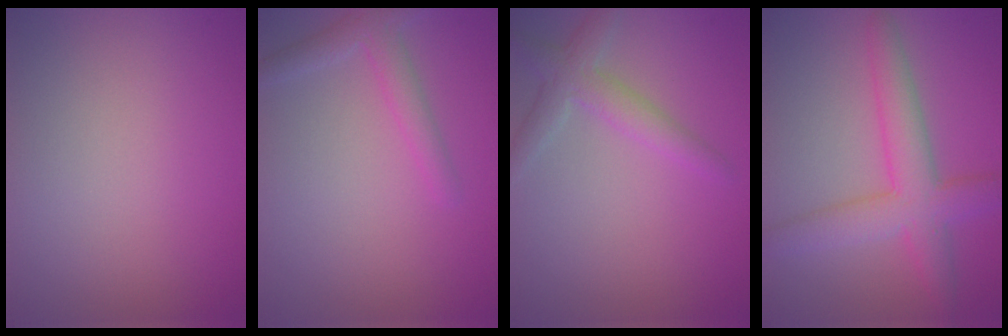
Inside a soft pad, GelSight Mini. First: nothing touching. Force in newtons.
{"total": 2.2, "press": 2.2, "slide": 0.0}
{"total": 2.8, "press": 2.8, "slide": 0.1}
{"total": 5.4, "press": 5.3, "slide": 0.3}